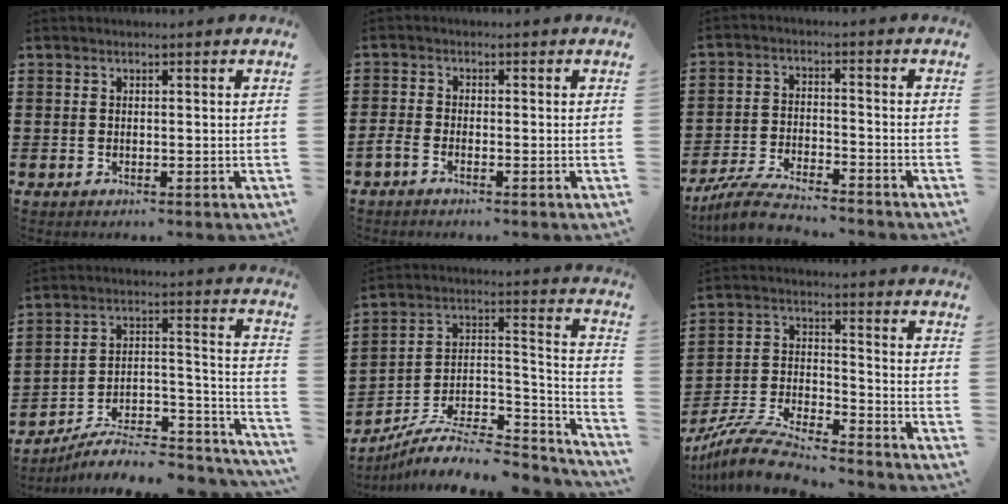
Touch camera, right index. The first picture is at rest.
{"total": 1.5, "force": [-1.2, 0.3, 0.9], "torque": [-0.023, -0.001, -0.026]}
{"total": 6.0, "force": [-5.6, 0.5, 2.0], "torque": [-0.051, -0.003, -0.109]}
{"total": 7.8, "force": [-6.8, 2.2, 3.1], "torque": [-0.034, 0.014, -0.128]}
{"total": 9.3, "force": [-7.4, 3.2, 4.6], "torque": [-0.077, 0.016, -0.143]}
{"total": 8.9, "force": [-8.4, 0.7, 3.0], "torque": [-0.074, 0.004, -0.168]}